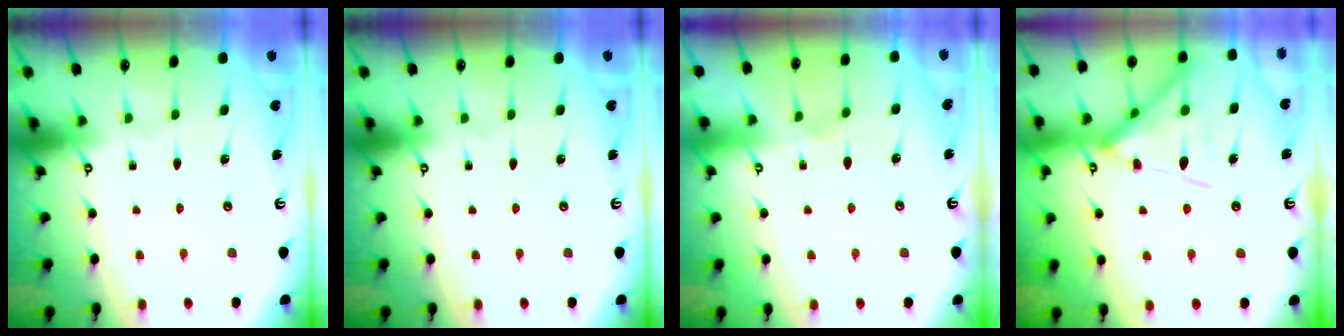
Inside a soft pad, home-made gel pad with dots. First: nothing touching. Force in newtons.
{"total": 0.0}
{"total": 2.8, "press": 2.8, "slide": 0.5}
{"total": 17.0, "press": 16.9, "slide": 1.3}